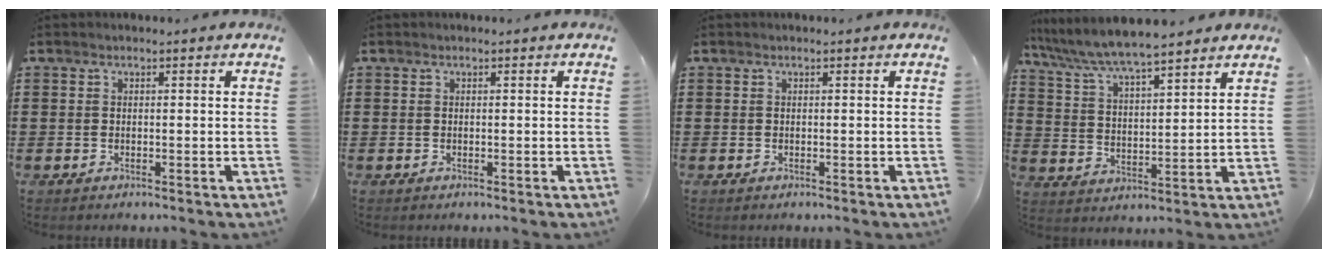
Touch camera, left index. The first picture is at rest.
{"total": 0.0}
{"total": 0.0}
{"total": 6.1, "force": [5.7, 0.2, 2.3], "torque": [-0.070, -0.031, 0.097]}